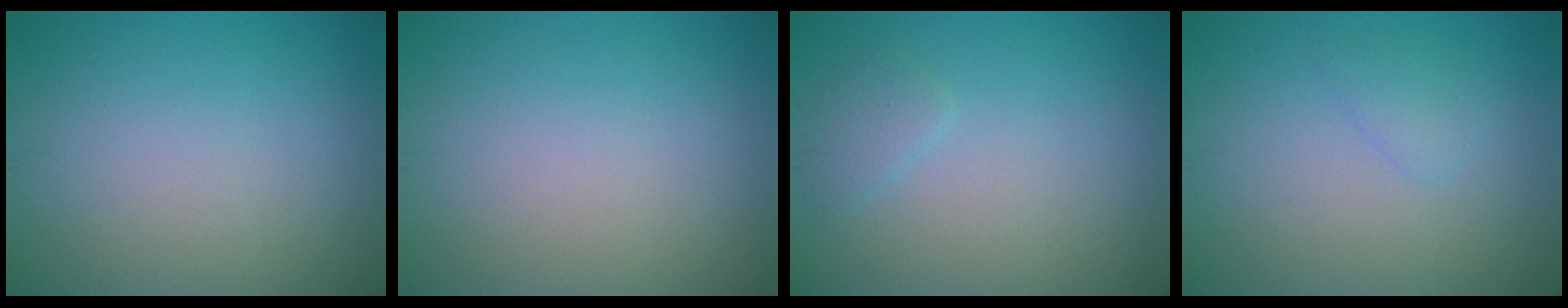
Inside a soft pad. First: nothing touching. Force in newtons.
{"total": 0.0}
{"total": 1.3, "press": 1.2, "slide": 0.2}
{"total": 1.2, "press": 1.2, "slide": 0.0}